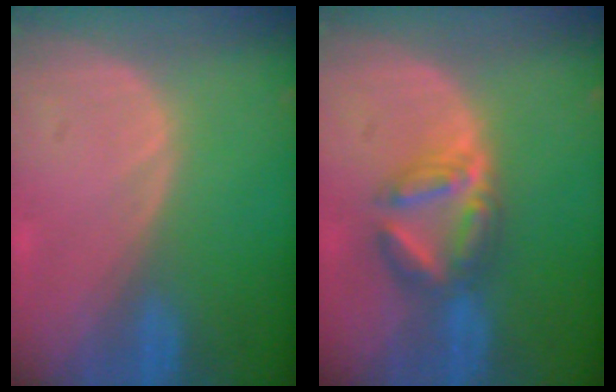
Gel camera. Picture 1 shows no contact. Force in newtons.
{"total": 5.8, "press": 5.7, "slide": 0.5}